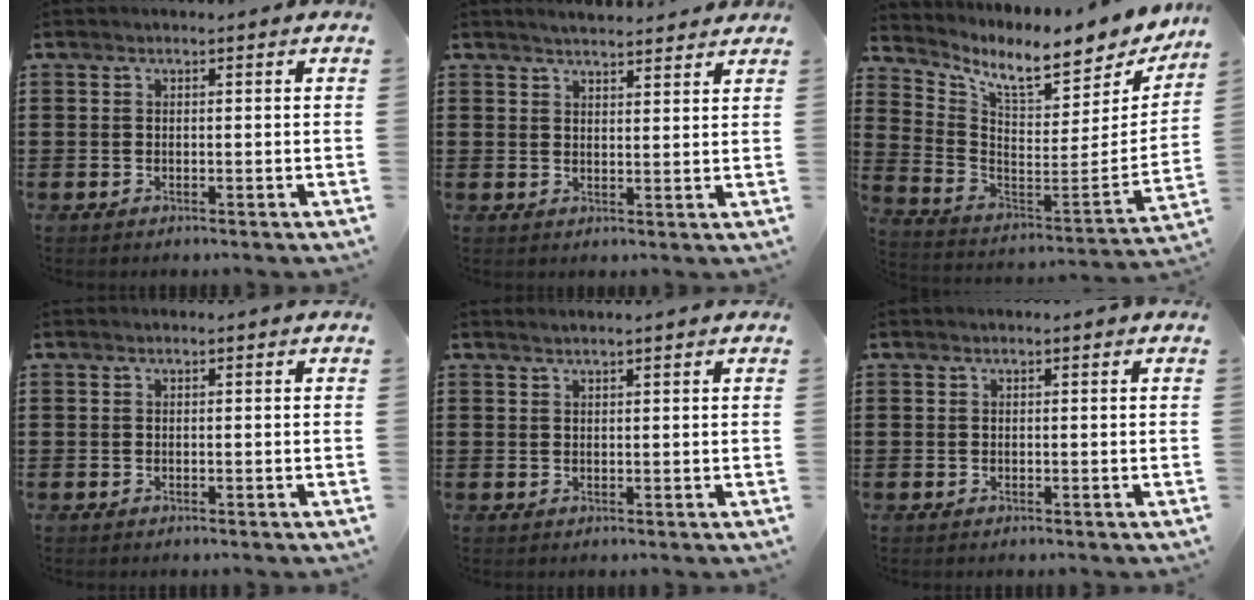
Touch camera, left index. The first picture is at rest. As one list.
[{"total": 2.8, "force": [2.8, 0.3, 0.2], "torque": [-0.011, -0.007, 0.053]}, {"total": 8.7, "force": [7.1, 1.4, 4.8], "torque": [-0.110, -0.064, 0.114]}, {"total": 0.0}, {"total": 1.1, "force": [1.0, -0.1, 0.4], "torque": [-0.007, -0.002, 0.019]}, {"total": 0.0}]